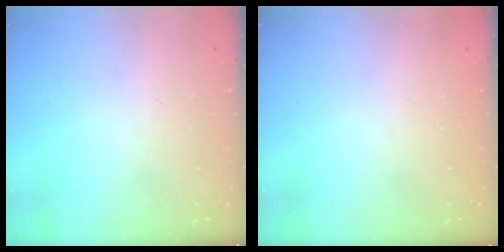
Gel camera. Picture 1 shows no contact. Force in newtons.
{"total": 9.8, "press": 1.6, "slide": 9.7}